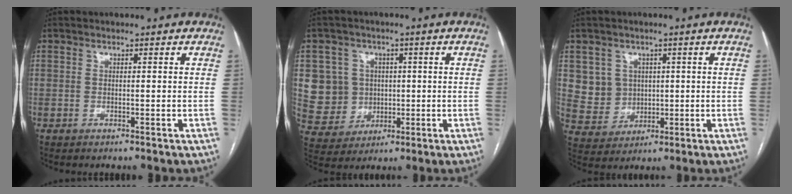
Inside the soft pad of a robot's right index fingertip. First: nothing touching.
{"total": 8.2, "force": [1.0, 8.1, 1.3], "torque": [-0.039, 0.020, 0.029]}
{"total": 5.8, "force": [1.5, 5.5, 0.9], "torque": [-0.021, 0.018, 0.037]}